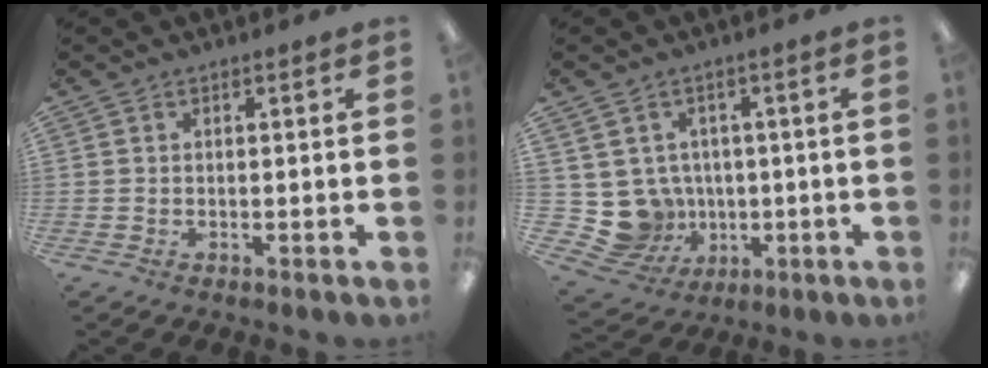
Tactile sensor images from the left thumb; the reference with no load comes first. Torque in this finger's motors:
{"motor_torque": [-0.01, 0.03, 0.05, 0.04, 0.00]}